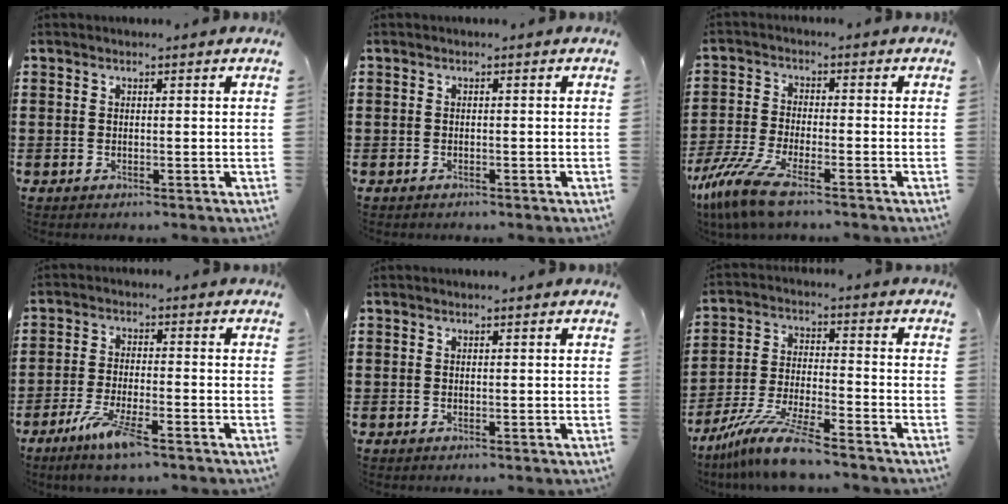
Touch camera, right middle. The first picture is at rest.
{"total": 0.5, "force": [-0.5, 0.1, 0.0], "torque": [-0.001, -0.001, -0.011]}
{"total": 8.5, "force": [-6.3, 1.6, 5.4], "torque": [-0.135, -0.013, -0.127]}
{"total": 6.7, "force": [-4.3, 1.1, 5.0], "torque": [-0.103, -0.013, -0.078]}
{"total": 0.0}
{"total": 10.1, "force": [-8.7, 0.3, 5.2], "torque": [-0.111, 0.000, -0.171]}